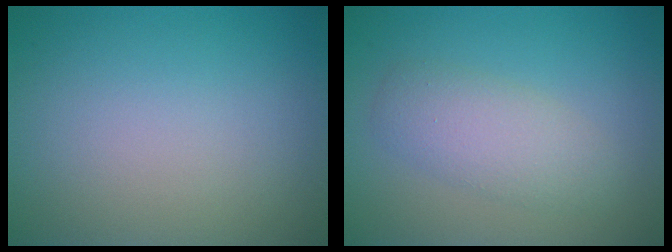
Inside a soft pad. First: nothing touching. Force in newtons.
{"total": 3.4, "press": 3.4, "slide": 0.1}